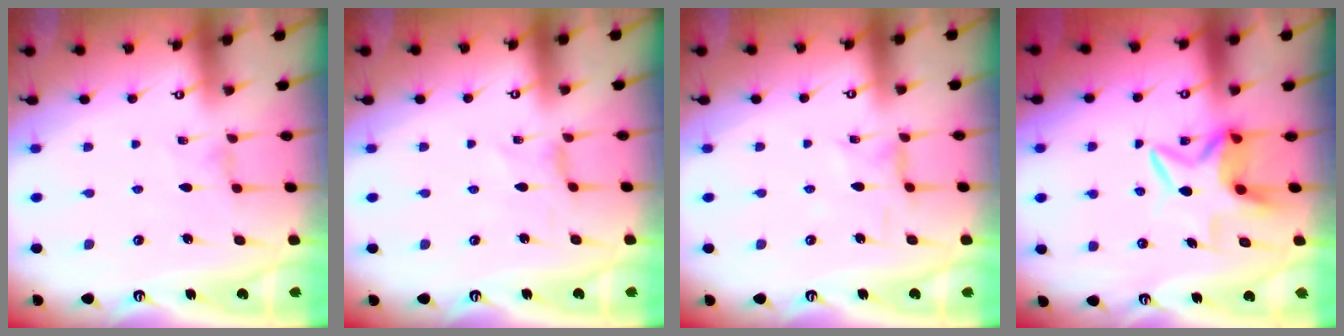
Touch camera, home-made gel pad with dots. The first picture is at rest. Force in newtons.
{"total": 0.0}
{"total": 1.4, "press": 1.4, "slide": 0.3}
{"total": 6.4, "press": 6.4, "slide": 0.5}